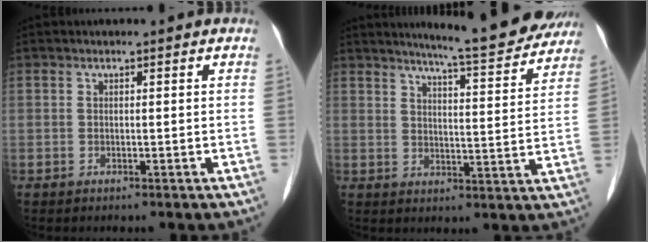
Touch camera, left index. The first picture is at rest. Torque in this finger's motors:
{"motor_torque": [0.72, -0.83, 0.14, 0.02]}